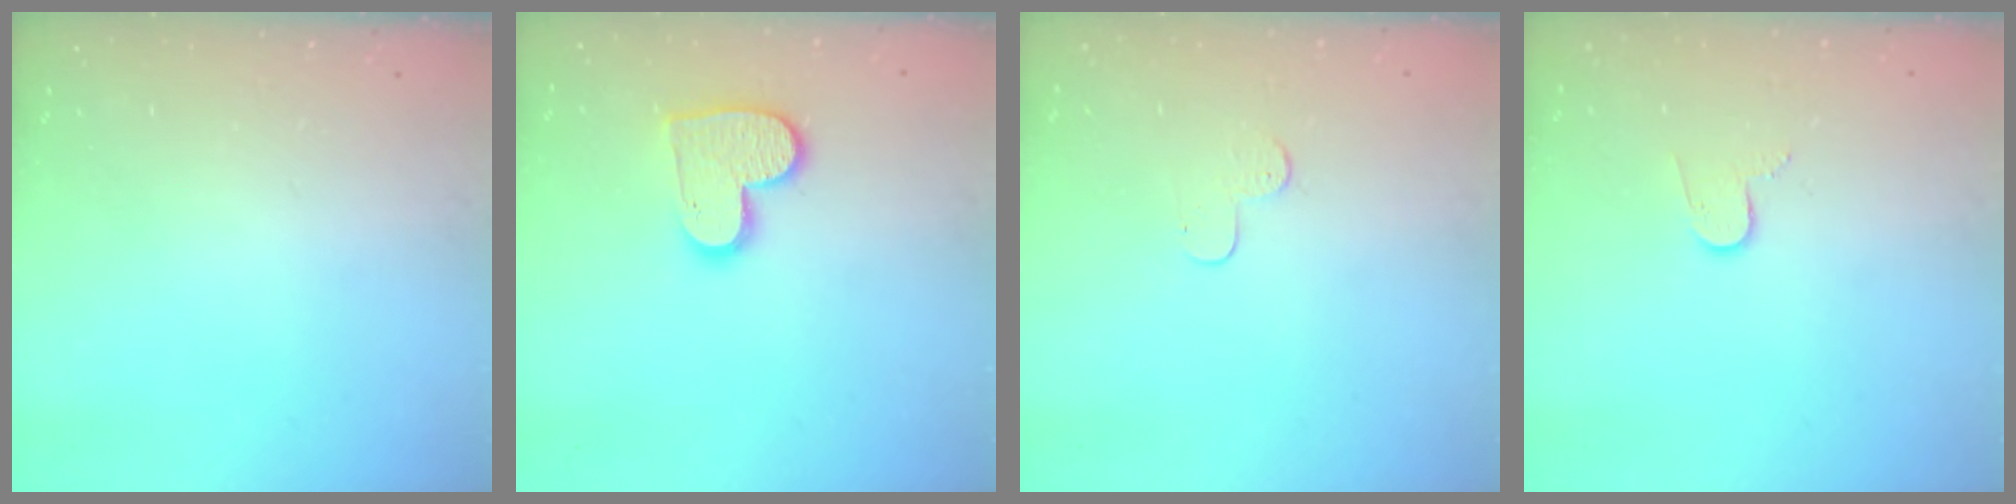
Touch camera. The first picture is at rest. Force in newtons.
{"total": 11.1, "press": 11.1, "slide": 0.8}
{"total": 4.4, "press": 4.4, "slide": 0.5}
{"total": 4.7, "press": 4.7, "slide": 0.4}